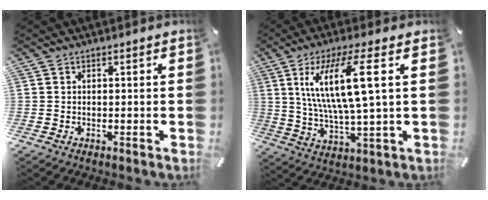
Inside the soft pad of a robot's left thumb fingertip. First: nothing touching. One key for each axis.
{"total": 15.1, "fx": 4.8, "fy": 2.9, "fz": 14.0, "tx": -0.290, "ty": -0.008, "tz": 0.069}